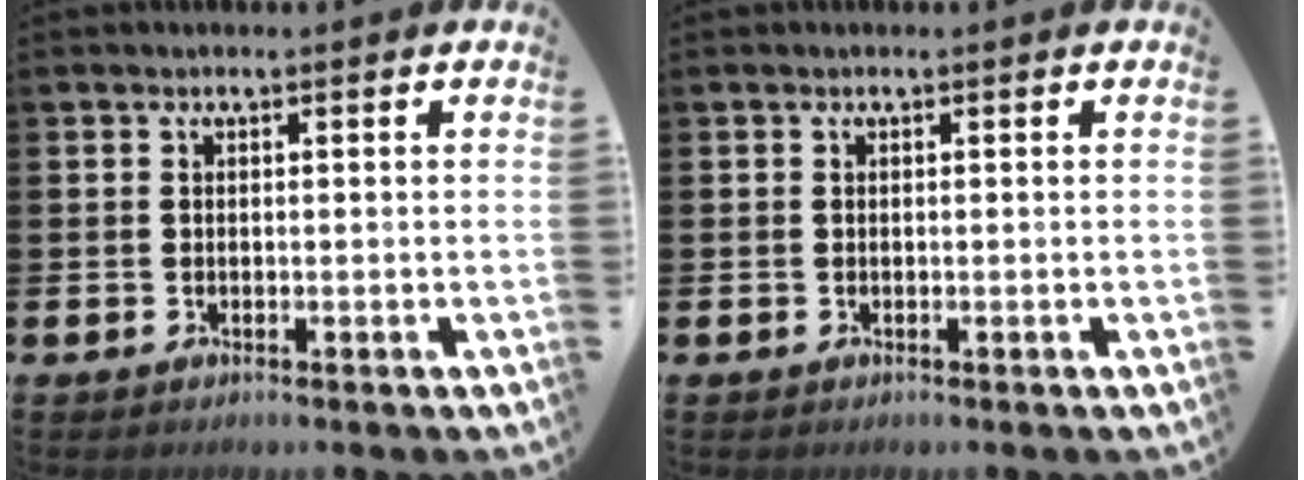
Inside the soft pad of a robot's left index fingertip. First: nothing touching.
{"total": 0.0}